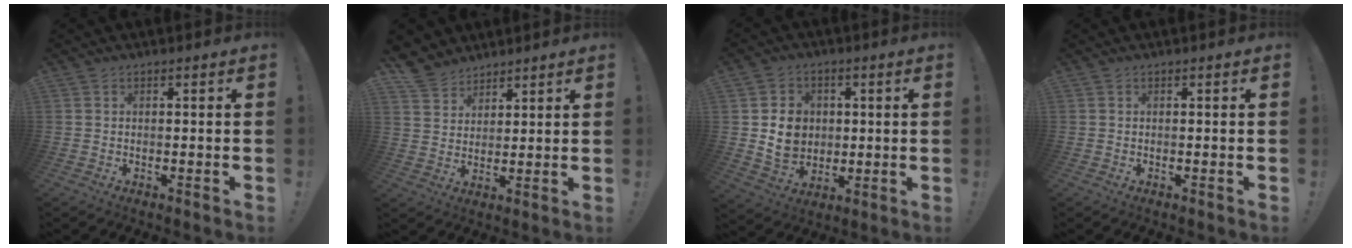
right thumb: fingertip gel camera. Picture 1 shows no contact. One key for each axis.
{"total": 6.8, "fx": 5.4, "fy": 4.0, "fz": 0.7, "tx": -0.014, "ty": -0.045, "tz": 0.108}
{"total": 10.5, "fx": 1.0, "fy": 9.3, "fz": 4.9, "tx": -0.074, "ty": 0.000, "tz": 0.026}
{"total": 0.0}